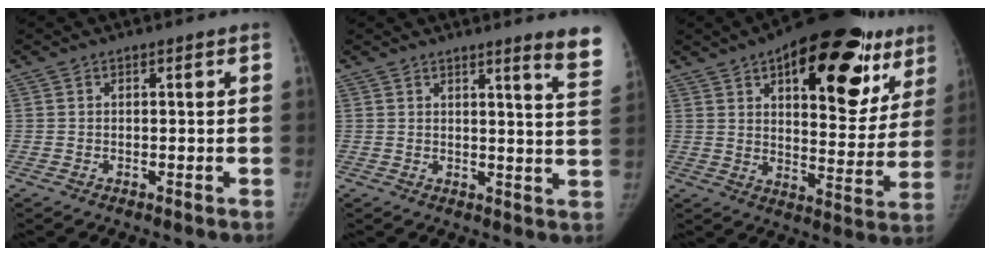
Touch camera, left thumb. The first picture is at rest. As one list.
[{"total": 7.6, "force": [6.1, -0.5, 4.5], "torque": [-0.044, -0.052, 0.053]}, {"total": 28.3, "force": [14.2, 12.7, 20.8], "torque": [-0.242, -0.020, 0.200]}]